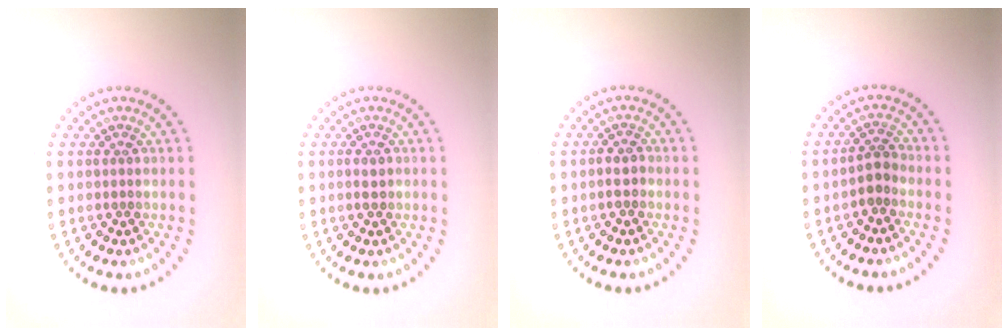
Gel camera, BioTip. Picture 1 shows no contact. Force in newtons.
{"total": 1.0, "press": 1.0, "slide": 0.2}
{"total": 1.3, "press": 1.1, "slide": 0.6}
{"total": 1.6, "press": 1.3, "slide": 1.0}